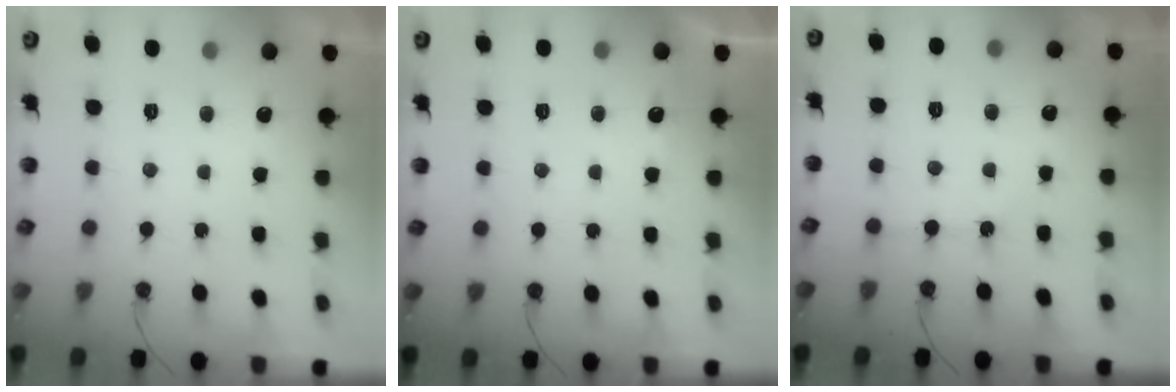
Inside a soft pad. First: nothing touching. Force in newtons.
{"total": 2.2, "press": 2.2, "slide": 0.3}
{"total": 2.9, "press": 2.8, "slide": 0.5}